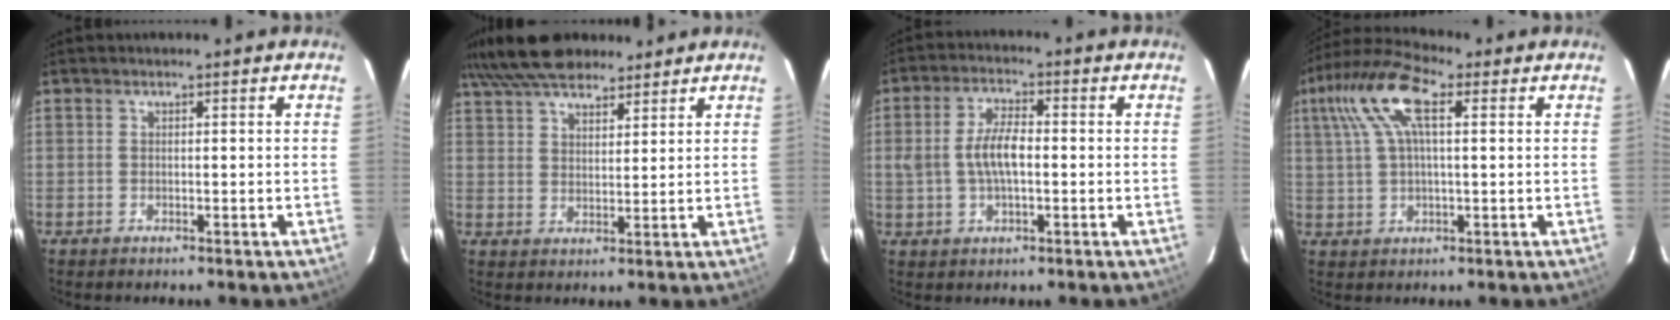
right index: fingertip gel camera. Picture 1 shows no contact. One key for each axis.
{"total": 14.3, "fx": 11.4, "fy": 5.8, "fz": 6.5, "tx": -0.140, "ty": 0.055, "tz": 0.193}
{"total": 6.9, "fx": -0.4, "fy": 3.0, "fz": 6.2, "tx": -0.122, "ty": 0.008, "tz": -0.003}
{"total": 11.7, "fx": 4.3, "fy": 4.2, "fz": 10.1, "tx": -0.205, "ty": 0.032, "tz": 0.075}